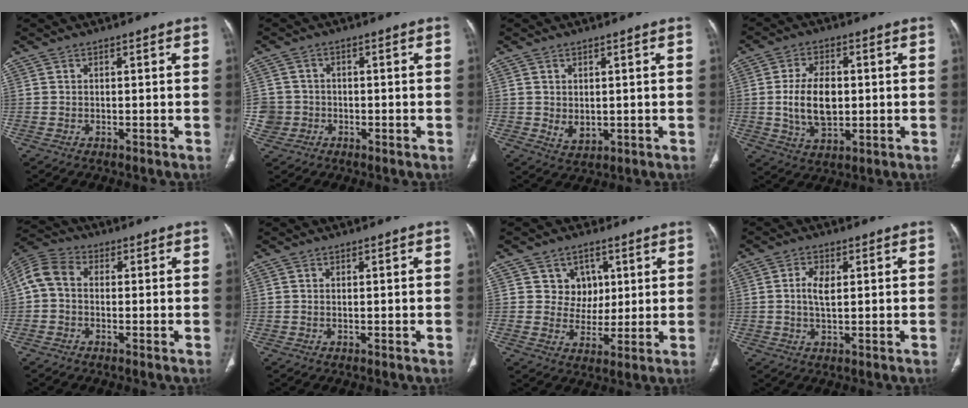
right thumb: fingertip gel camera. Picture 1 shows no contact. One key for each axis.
{"total": 4.0, "fx": -1.0, "fy": 3.8, "fz": 0.0, "tx": 0.023, "ty": 0.016, "tz": -0.022}
{"total": 3.2, "fx": 0.2, "fy": 2.6, "fz": 1.9, "tx": -0.018, "ty": -0.008, "tz": 0.016}
{"total": 10.2, "fx": 0.0, "fy": 6.1, "fz": 8.1, "tx": -0.135, "ty": 0.000, "tz": 0.006}
{"total": 6.8, "fx": 0.1, "fy": 4.9, "fz": 4.6, "tx": -0.091, "ty": 0.021, "tz": -0.013}
{"total": 0.0}
{"total": 7.3, "fx": 3.0, "fy": 6.5, "fz": 1.2, "tx": 0.020, "ty": -0.007, "tz": 0.050}
{"total": 3.8, "fx": 0.6, "fy": 1.9, "fz": 3.2, "tx": -0.061, "ty": 0.000, "tz": 0.010}